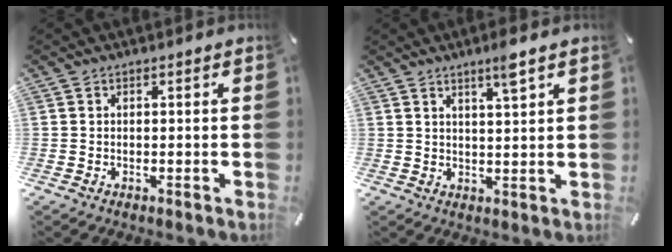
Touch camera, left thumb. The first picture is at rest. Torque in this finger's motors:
{"motor_torque": [0.10, -0.40, 0.19, 0.05, 0.00]}